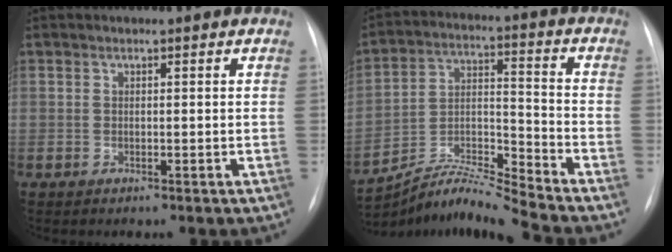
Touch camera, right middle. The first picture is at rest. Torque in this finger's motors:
{"motor_torque": [-0.53, -0.92, -0.13, 0.00]}